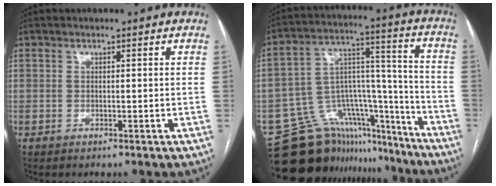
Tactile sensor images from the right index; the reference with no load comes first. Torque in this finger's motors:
{"motor_torque": [-0.51, -0.30, -1.05, -0.21]}